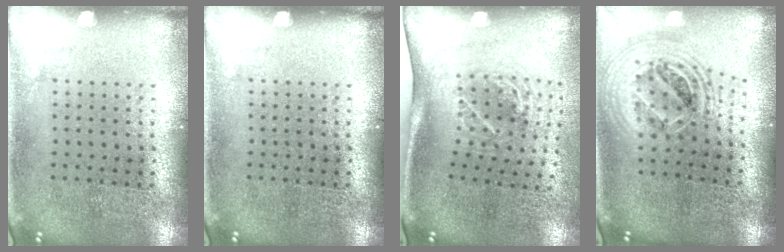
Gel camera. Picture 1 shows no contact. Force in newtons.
{"total": 0.0}
{"total": 2.0, "press": 1.3, "slide": 1.5}
{"total": 2.3, "press": 1.7, "slide": 1.4}